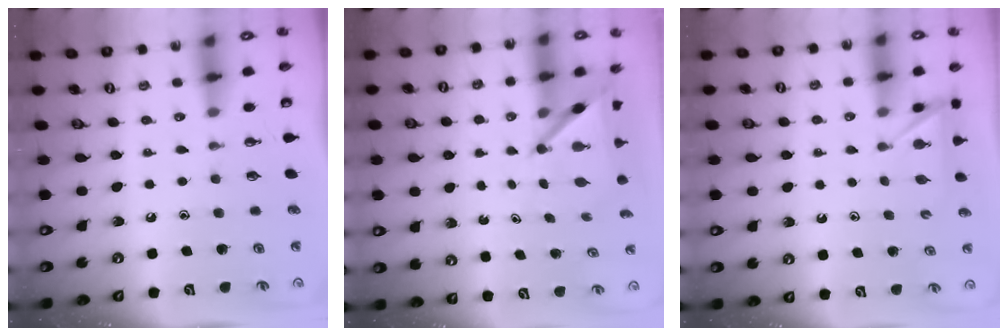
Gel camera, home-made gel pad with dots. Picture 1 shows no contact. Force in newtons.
{"total": 5.0, "press": 4.9, "slide": 0.5}
{"total": 3.6, "press": 3.5, "slide": 0.4}